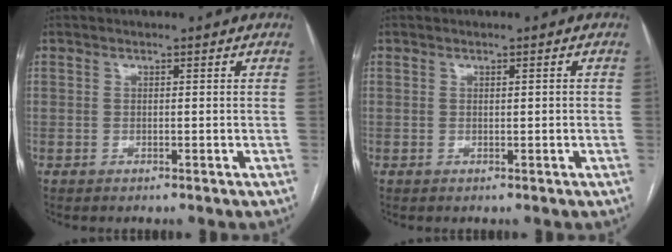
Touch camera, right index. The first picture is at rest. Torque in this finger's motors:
{"motor_torque": [0.00, 0.04, -0.03, -0.01]}